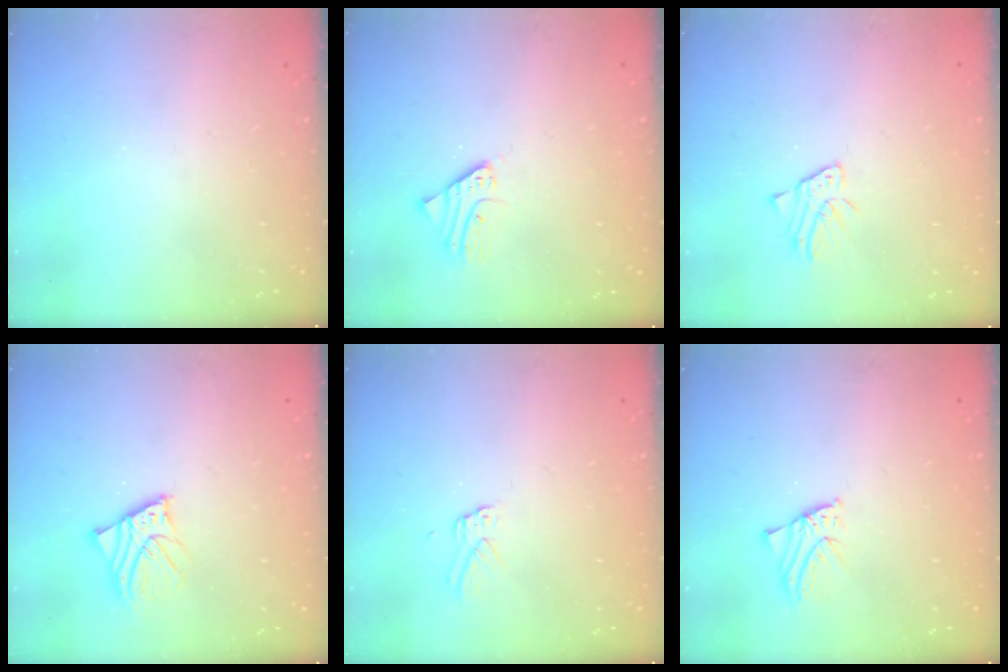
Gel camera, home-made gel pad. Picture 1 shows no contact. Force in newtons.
{"total": 2.5, "press": 2.5, "slide": 0.2}
{"total": 2.2, "press": 2.2, "slide": 0.1}
{"total": 6.2, "press": 6.1, "slide": 0.7}
{"total": 2.9, "press": 2.9, "slide": 0.2}
{"total": 1.9, "press": 1.9, "slide": 0.0}